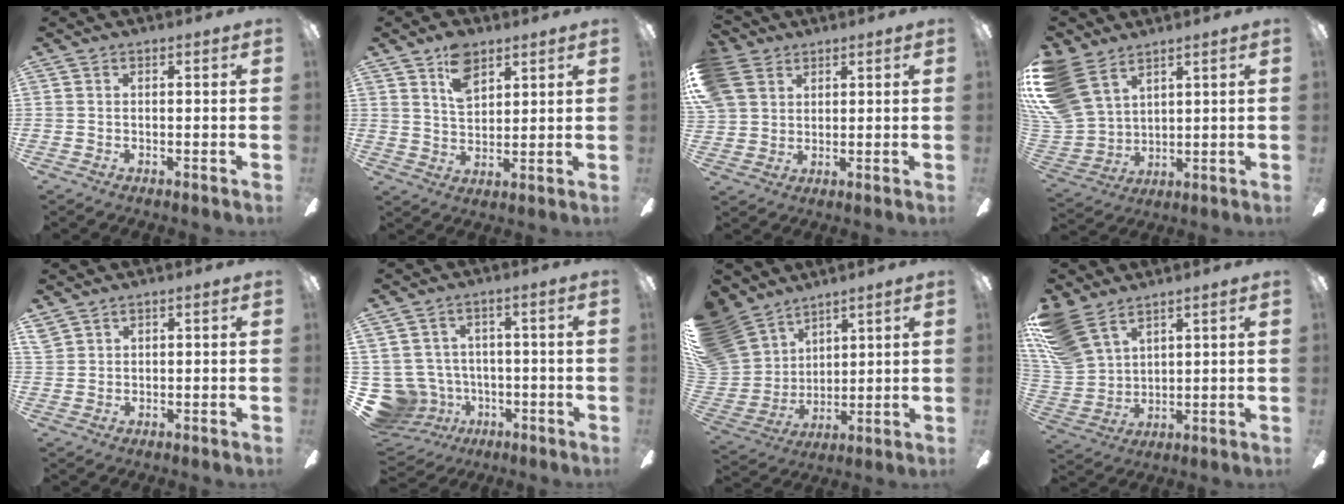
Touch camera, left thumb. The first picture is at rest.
{"total": 8.6, "force": [5.3, 5.0, 4.5], "torque": [-0.074, -0.013, 0.096]}
{"total": 7.9, "force": [4.1, 6.3, 2.5], "torque": [-0.066, 0.000, 0.084]}
{"total": 15.8, "force": [9.0, 10.1, 8.2], "torque": [-0.197, -0.036, 0.177]}
{"total": 2.0, "force": [1.6, 1.1, 0.3], "torque": [-0.008, -0.001, 0.032]}
{"total": 10.0, "force": [-2.0, 9.3, 3.0], "torque": [-0.109, 0.004, -0.032]}
{"total": 14.2, "force": [9.0, 10.3, 3.9], "torque": [-0.124, -0.050, 0.182]}
{"total": 13.7, "force": [9.4, 7.4, 6.7], "torque": [-0.169, -0.035, 0.182]}